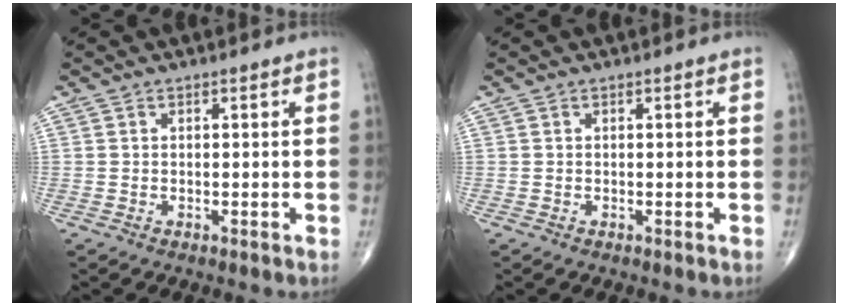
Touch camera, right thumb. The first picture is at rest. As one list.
[{"total": 0.0}]